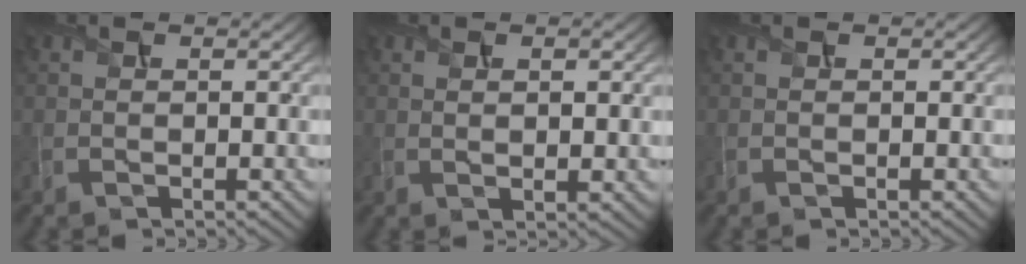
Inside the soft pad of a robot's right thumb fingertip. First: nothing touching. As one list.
[{"total": 2.2, "force": [0.6, 0.8, 1.9], "torque": [-0.039, -0.004, 0.014]}, {"total": 0.0}]